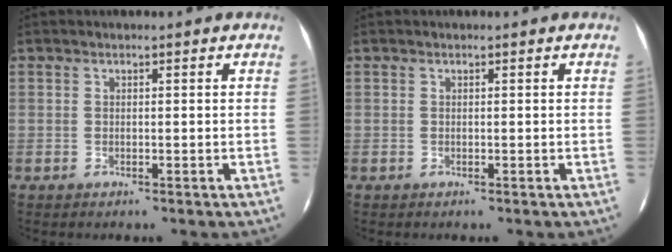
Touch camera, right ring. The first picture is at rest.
{"total": 0.0}